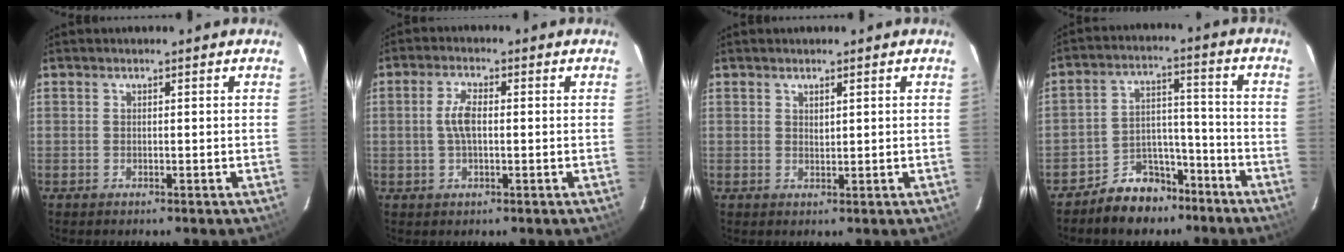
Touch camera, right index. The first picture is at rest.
{"total": 4.3, "force": [0.0, 1.8, 3.9], "torque": [-0.081, 0.006, 0.002]}
{"total": 1.1, "force": [0.7, 0.5, 0.6], "torque": [-0.009, 0.002, 0.014]}
{"total": 9.6, "force": [-7.4, 5.6, 2.4], "torque": [-0.046, 0.039, -0.106]}